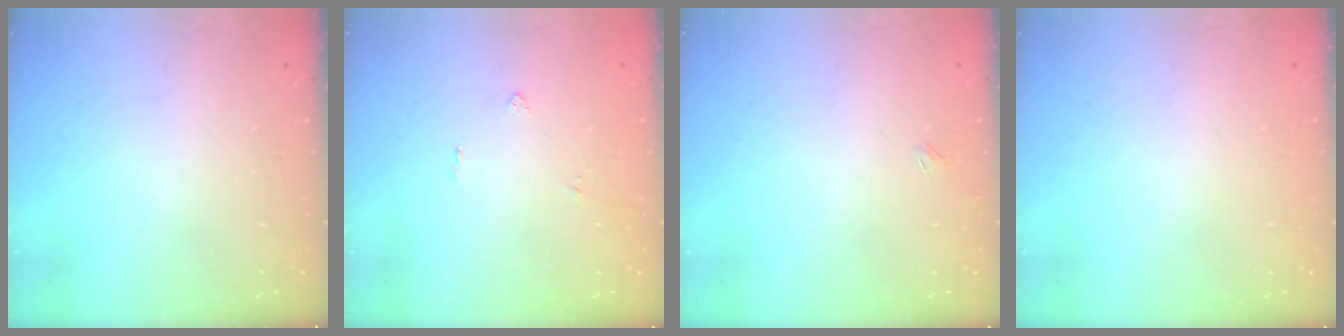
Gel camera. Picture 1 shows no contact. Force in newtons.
{"total": 2.0, "press": 2.0, "slide": 0.5}
{"total": 1.8, "press": 1.7, "slide": 0.3}
{"total": 1.4, "press": 1.4, "slide": 0.1}